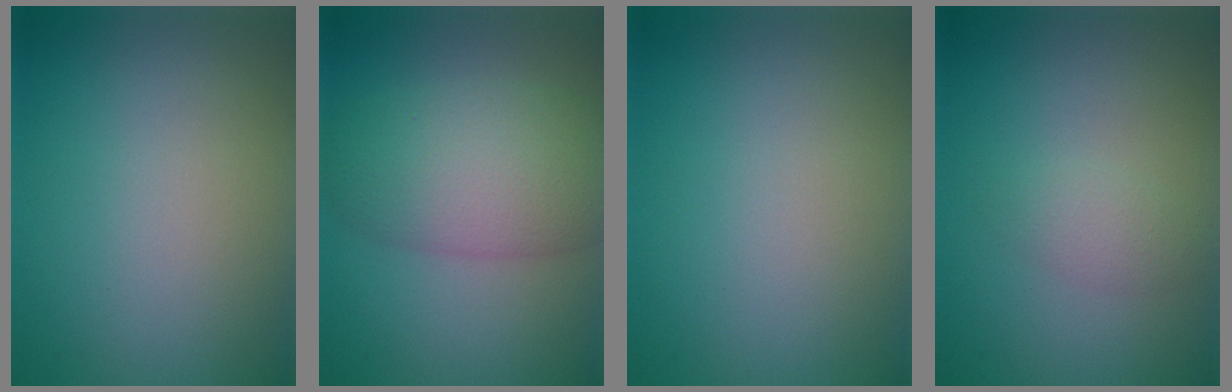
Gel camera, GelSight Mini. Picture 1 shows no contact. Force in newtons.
{"total": 7.3, "press": 7.3, "slide": 0.2}
{"total": 0.0}
{"total": 1.5, "press": 1.5, "slide": 0.1}